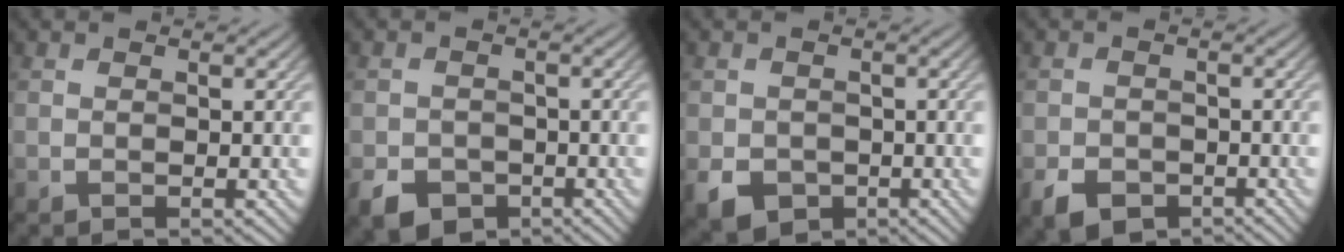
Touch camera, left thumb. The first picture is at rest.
{"total": 4.2, "force": [-2.4, 3.0, 1.7], "torque": [-0.031, -0.011, -0.048]}
{"total": 4.2, "force": [-1.7, 3.5, 1.7], "torque": [-0.040, -0.018, -0.033]}
{"total": 4.2, "force": [-2.5, 2.8, 1.9], "torque": [-0.036, -0.011, -0.049]}